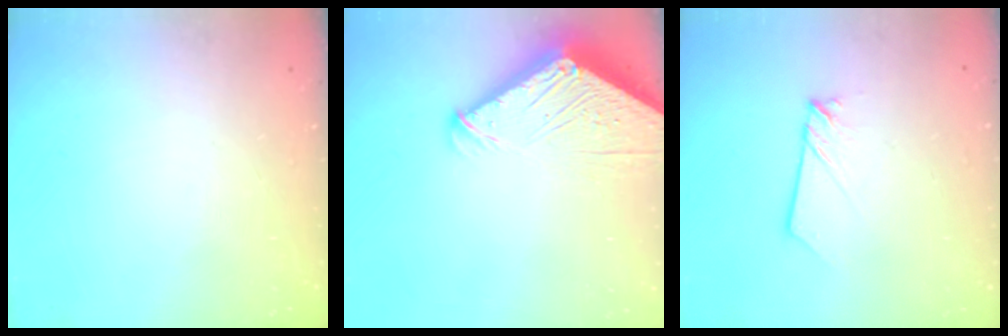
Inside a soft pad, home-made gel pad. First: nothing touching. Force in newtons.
{"total": 7.1, "press": 7.1, "slide": 0.8}
{"total": 2.0, "press": 2.0, "slide": 0.2}